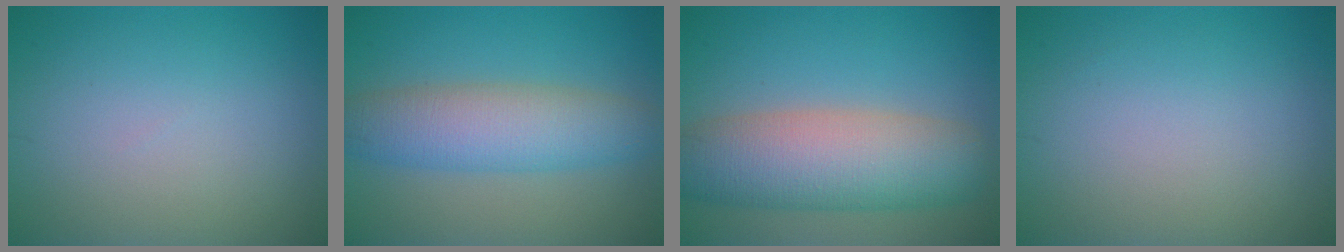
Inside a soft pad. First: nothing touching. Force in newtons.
{"total": 6.3, "press": 6.3, "slide": 0.3}
{"total": 9.0, "press": 9.0, "slide": 0.7}
{"total": 0.0}